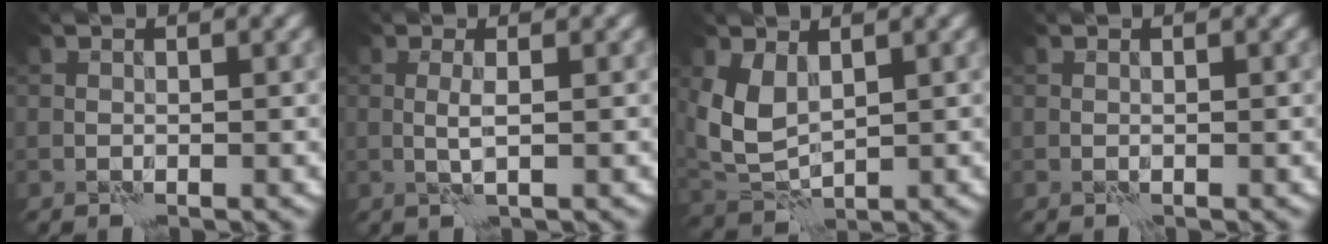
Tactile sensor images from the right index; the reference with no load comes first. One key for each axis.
{"total": 1.3, "fx": 0.2, "fy": 0.2, "fz": 1.3, "tx": -0.030, "ty": 0.005, "tz": 0.002}
{"total": 4.3, "fx": 1.3, "fy": 2.8, "fz": 3.0, "tx": -0.077, "ty": 0.001, "tz": 0.033}
{"total": 0.0}